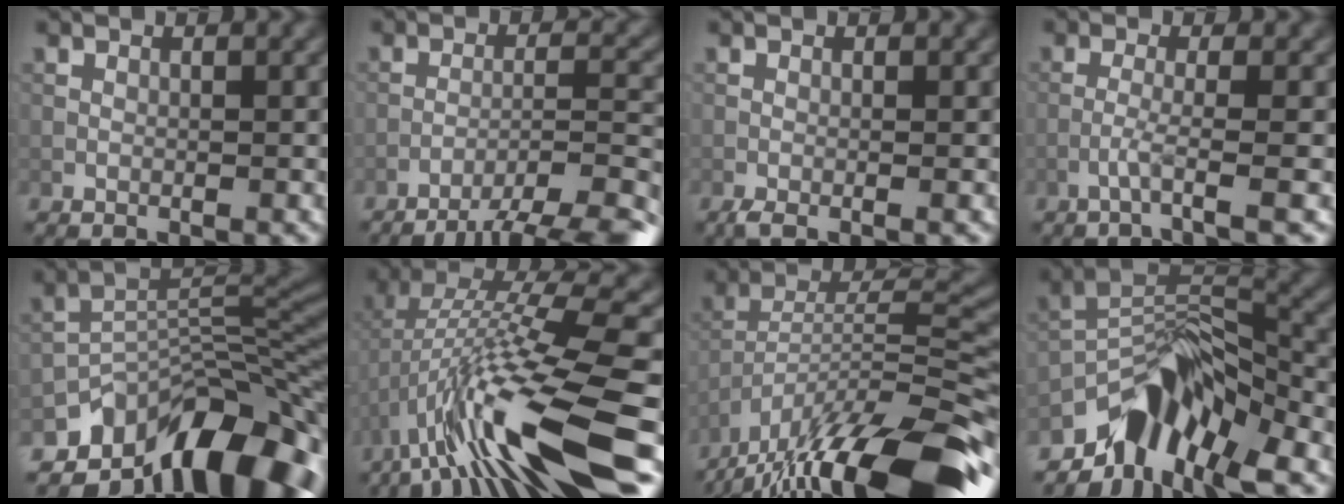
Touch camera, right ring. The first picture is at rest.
{"total": 10.6, "force": [-9.2, 2.0, 4.9], "torque": [-0.067, 0.001, -0.118]}
{"total": 1.3, "force": [-0.7, 0.2, 1.1], "torque": [-0.020, -0.002, -0.019]}
{"total": 2.4, "force": [-1.1, 0.1, 2.2], "torque": [-0.034, 0.005, -0.036]}
{"total": 12.3, "force": [-8.3, 5.3, 7.4], "torque": [-0.096, 0.007, -0.149]}
{"total": 13.5, "force": [-5.0, 2.7, 12.2], "torque": [-0.227, 0.020, -0.076]}
{"total": 17.6, "force": [-13.2, 3.9, 11.1], "torque": [-0.203, 0.010, -0.223]}
{"total": 8.4, "force": [-5.8, 3.2, 5.1], "torque": [-0.070, 0.001, -0.113]}